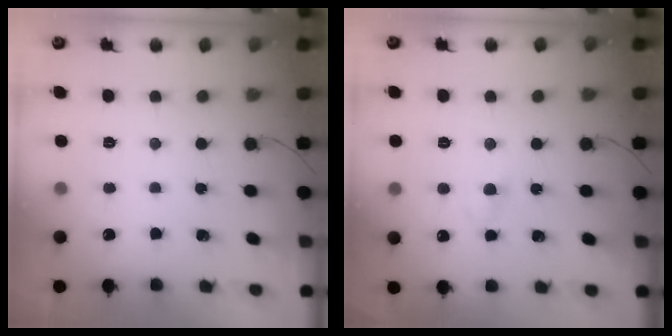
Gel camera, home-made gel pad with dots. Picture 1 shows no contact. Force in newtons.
{"total": 3.0, "press": 2.8, "slide": 1.0}